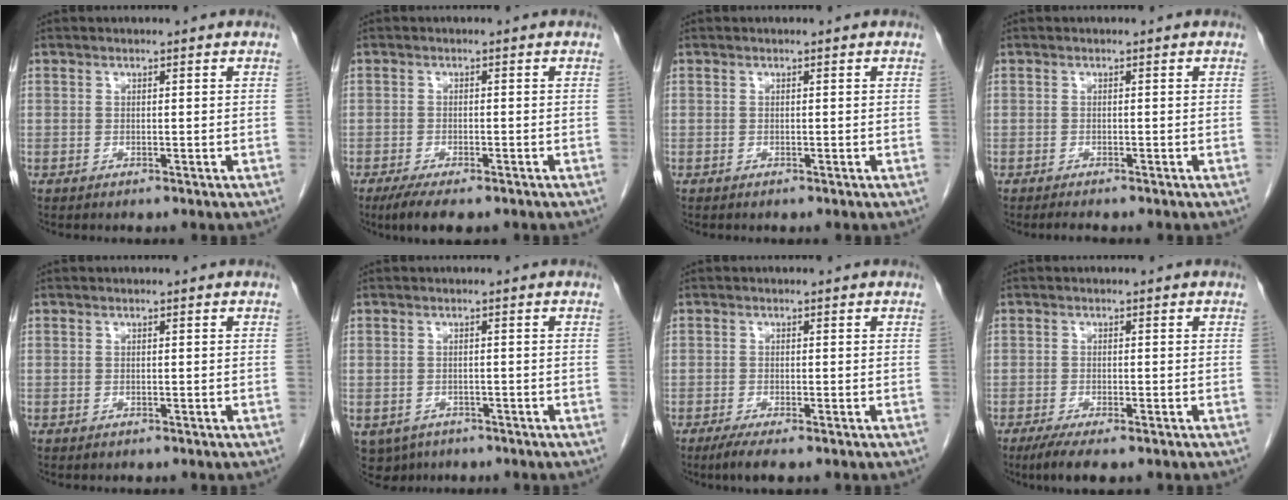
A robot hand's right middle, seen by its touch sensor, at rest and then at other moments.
{"total": 5.8, "force": [-4.2, 1.8, 3.5], "torque": [-0.056, -0.010, -0.066]}
{"total": 0.0}
{"total": 1.5, "force": [-1.3, 0.1, 0.7], "torque": [-0.014, -0.004, -0.018]}
{"total": 0.0}
{"total": 5.5, "force": [-3.3, 4.2, 1.5], "torque": [-0.027, -0.001, -0.045]}
{"total": 2.8, "force": [-1.9, 0.4, 2.0], "torque": [-0.042, -0.008, -0.036]}
{"total": 4.6, "force": [-3.2, 1.1, 3.1], "torque": [-0.055, -0.010, -0.050]}